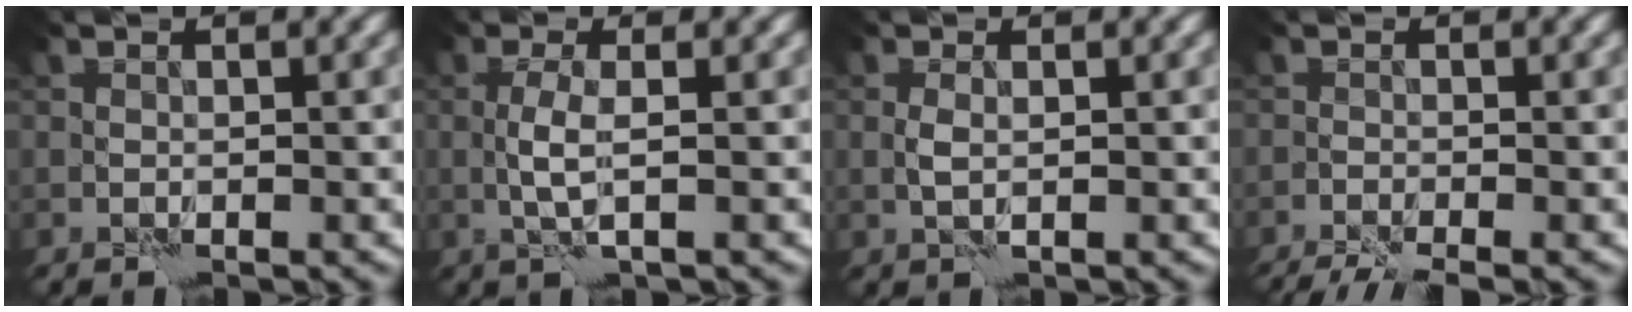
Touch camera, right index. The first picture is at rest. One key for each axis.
{"total": 2.1, "fx": 0.2, "fy": 0.1, "fz": 2.1, "tx": -0.044, "ty": 0.002, "tz": 0.001}
{"total": 0.9, "fx": 0.4, "fy": 0.2, "fz": 0.8, "tx": -0.020, "ty": -0.002, "tz": 0.006}
{"total": 4.3, "fx": -3.5, "fy": 0.6, "fz": 2.4, "tx": -0.042, "ty": -0.024, "tz": -0.061}